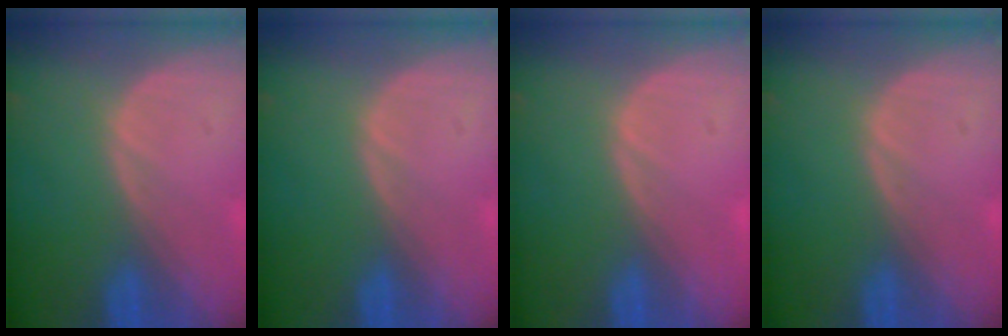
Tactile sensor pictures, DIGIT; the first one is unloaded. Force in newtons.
{"total": 0.0}
{"total": 0.5, "press": 0.1, "slide": 0.5}
{"total": 0.0}